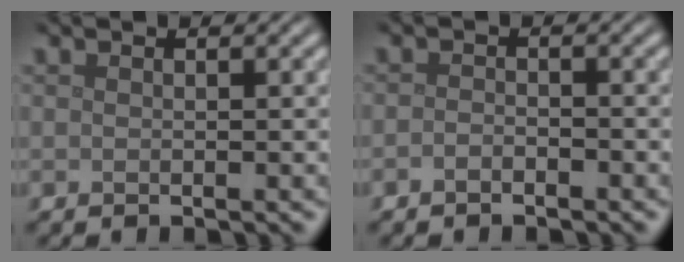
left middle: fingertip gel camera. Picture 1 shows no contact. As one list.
[{"total": 1.0, "force": [-0.7, 0.5, 0.5], "torque": [-0.010, 0.001, -0.016]}]